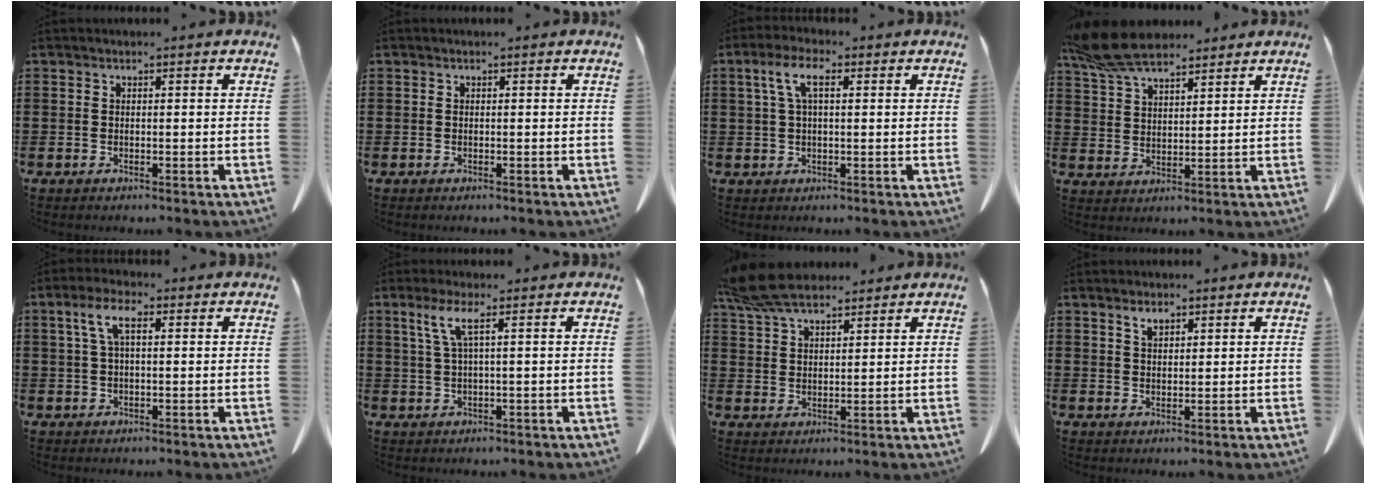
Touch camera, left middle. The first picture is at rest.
{"total": 0.0}
{"total": 5.4, "force": [1.6, 1.9, 4.8], "torque": [-0.108, 0.006, 0.025]}
{"total": 9.4, "force": [7.7, 2.8, 4.6], "torque": [-0.112, -0.012, 0.147]}
{"total": 5.3, "force": [1.6, 1.8, 4.7], "torque": [-0.107, 0.007, 0.025]}
{"total": 4.0, "force": [1.5, 0.1, 3.7], "torque": [-0.086, -0.006, 0.023]}
{"total": 8.1, "force": [6.7, 2.3, 3.9], "torque": [-0.096, -0.008, 0.128]}
{"total": 2.4, "force": [1.7, 0.9, 1.4], "torque": [-0.024, 0.000, 0.029]}